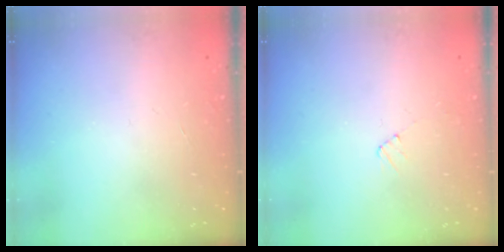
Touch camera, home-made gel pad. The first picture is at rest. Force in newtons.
{"total": 3.6, "press": 3.6, "slide": 0.4}